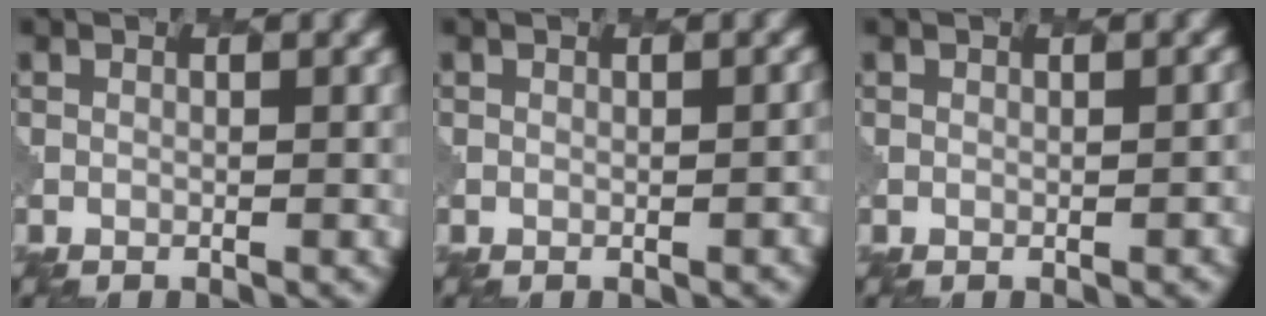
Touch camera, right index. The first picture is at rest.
{"total": 1.9, "force": [-0.7, 1.2, 1.2], "torque": [-0.006, 0.002, 0.002]}
{"total": 2.1, "force": [-0.6, 1.5, 1.4], "torque": [-0.006, 0.000, 0.001]}